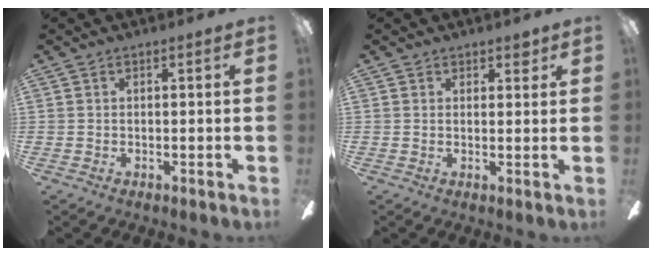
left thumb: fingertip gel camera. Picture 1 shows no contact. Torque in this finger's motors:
{"motor_torque": [0.21, -0.02, -0.36, 0.16, -0.03]}